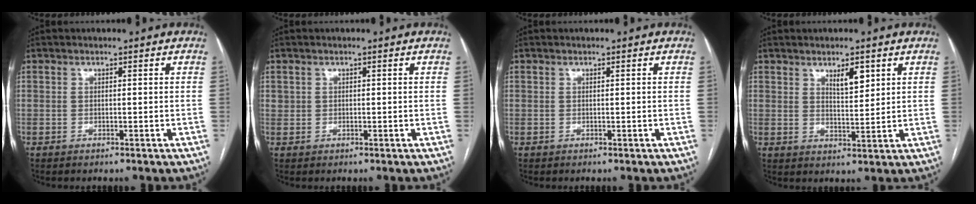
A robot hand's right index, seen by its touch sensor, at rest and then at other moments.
{"total": 0.8, "force": [0.3, 0.8, 0.1], "torque": [0.008, 0.004, 0.003]}
{"total": 0.0}
{"total": 4.0, "force": [2.4, 1.2, 3.0], "torque": [-0.052, -0.003, 0.042]}